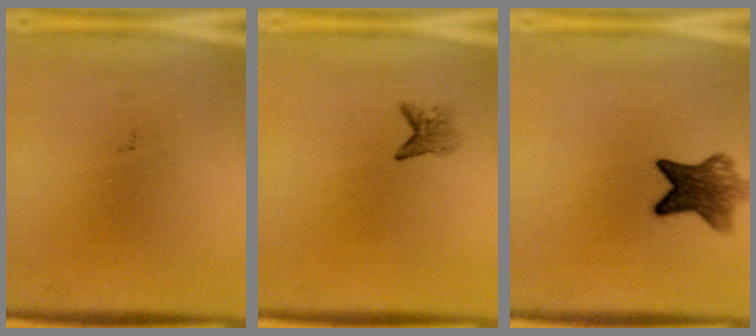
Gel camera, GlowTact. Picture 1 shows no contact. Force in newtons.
{"total": 1.8}
{"total": 7.3}